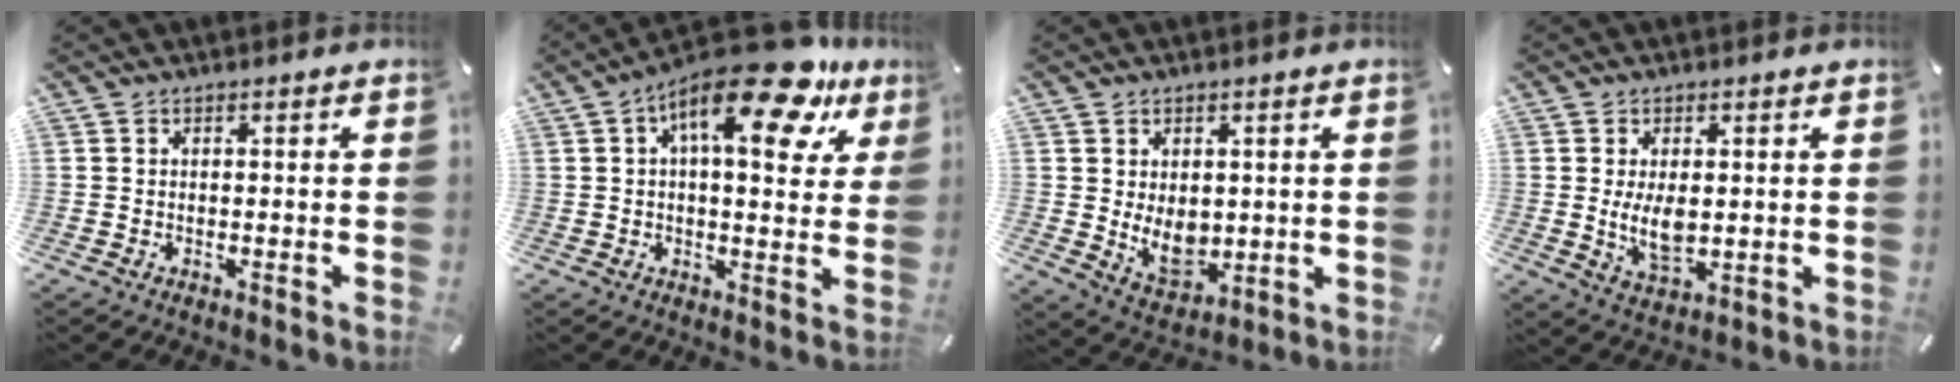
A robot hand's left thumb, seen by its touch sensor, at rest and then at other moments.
{"total": 17.2, "force": [9.4, 6.2, 13.1], "torque": [-0.197, -0.049, 0.148]}
{"total": 8.2, "force": [0.6, 6.4, 5.2], "torque": [-0.081, -0.008, 0.015]}
{"total": 7.1, "force": [0.4, 4.1, 5.7], "torque": [-0.119, -0.007, 0.001]}